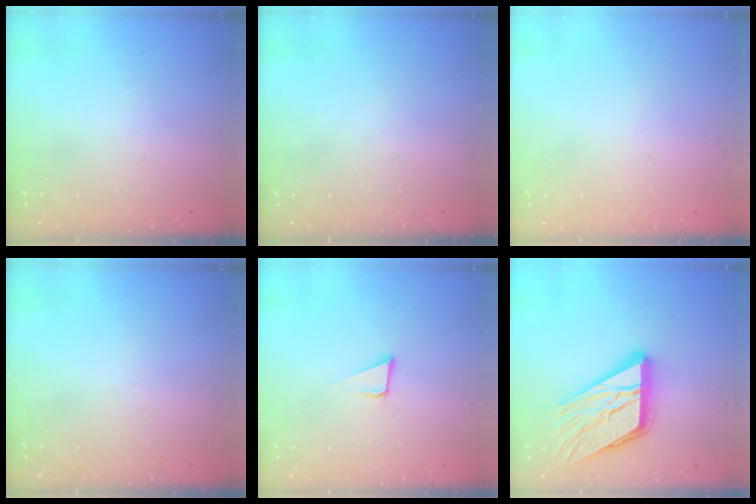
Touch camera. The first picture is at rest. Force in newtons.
{"total": 0.0}
{"total": 0.9, "press": 0.9, "slide": 0.0}
{"total": 0.0}
{"total": 3.7, "press": 3.1, "slide": 2.1}
{"total": 17.8, "press": 17.7, "slide": 2.1}